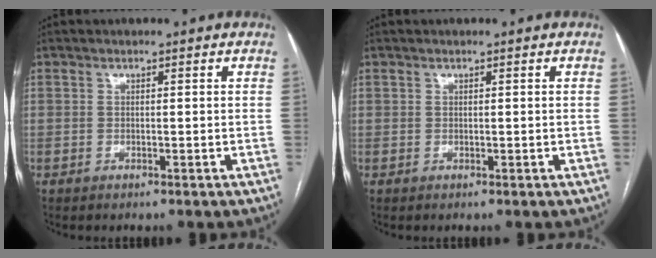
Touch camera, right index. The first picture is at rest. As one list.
[{"total": 0.0}]